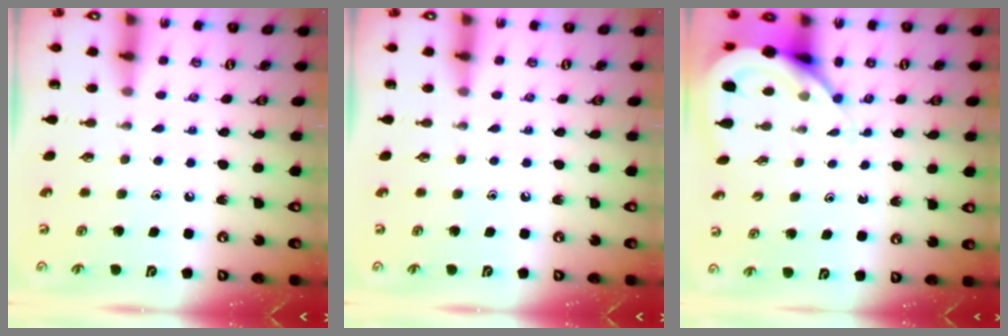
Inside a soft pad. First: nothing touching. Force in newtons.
{"total": 0.0}
{"total": 7.0, "press": 6.9, "slide": 0.6}